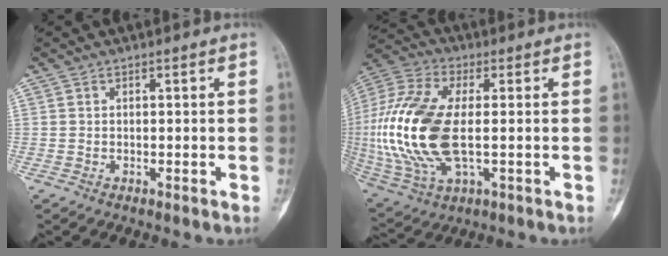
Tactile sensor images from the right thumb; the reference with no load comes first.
{"total": 21.3, "force": [-0.6, 10.4, 18.6], "torque": [-0.420, -0.002, -0.005]}